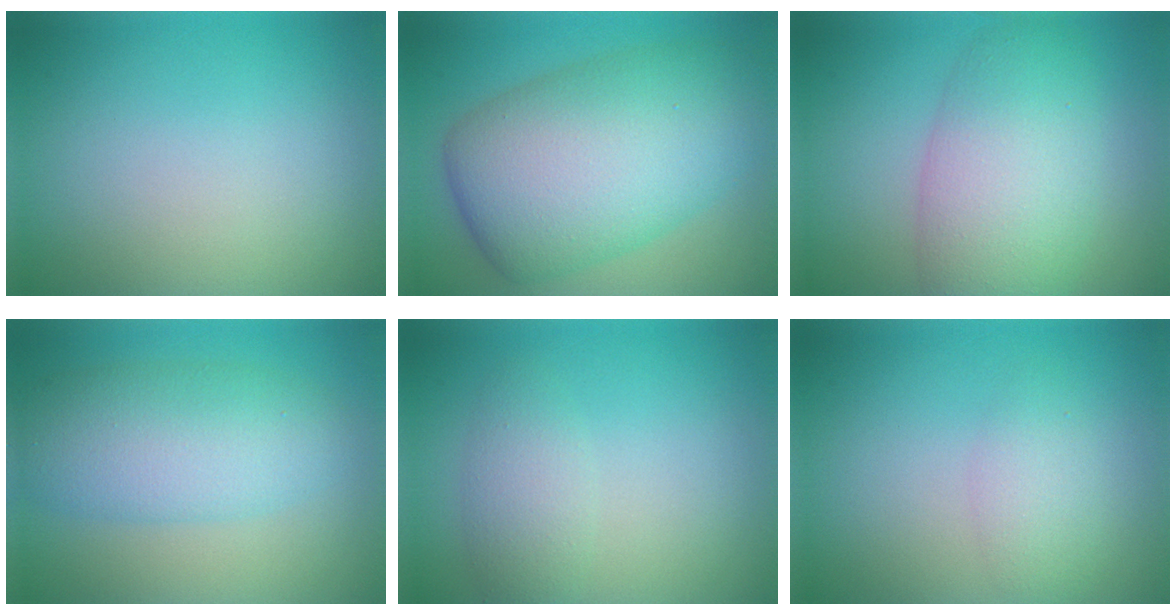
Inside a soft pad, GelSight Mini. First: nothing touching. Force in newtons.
{"total": 11.7, "press": 11.7, "slide": 0.1}
{"total": 7.4, "press": 7.4, "slide": 0.3}
{"total": 6.1, "press": 6.1, "slide": 0.2}
{"total": 2.4, "press": 2.4, "slide": 0.1}
{"total": 2.1, "press": 2.1, "slide": 0.1}